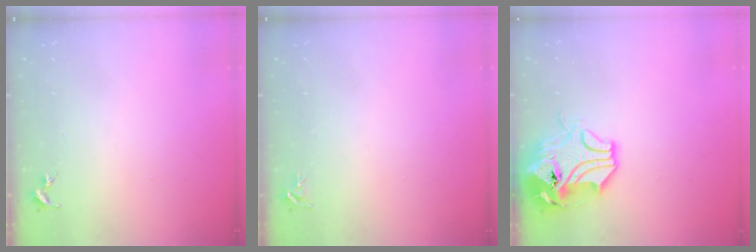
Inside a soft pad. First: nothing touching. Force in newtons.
{"total": 4.4, "press": 4.4, "slide": 0.6}
{"total": 13.8, "press": 13.6, "slide": 2.0}